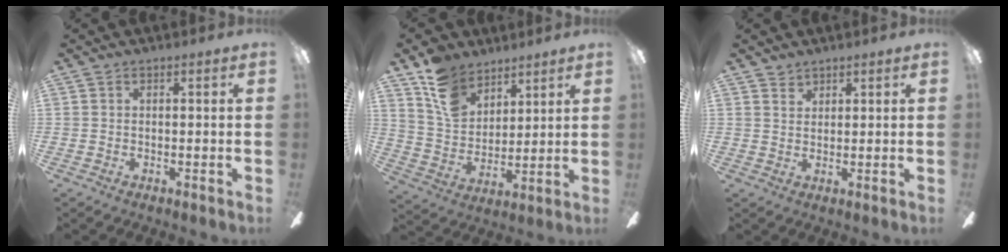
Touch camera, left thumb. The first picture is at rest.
{"total": 12.7, "force": [9.2, 7.9, 4.1], "torque": [-0.097, -0.043, 0.183]}
{"total": 2.1, "force": [1.9, 0.9, 0.0], "torque": [0.006, -0.008, 0.036]}